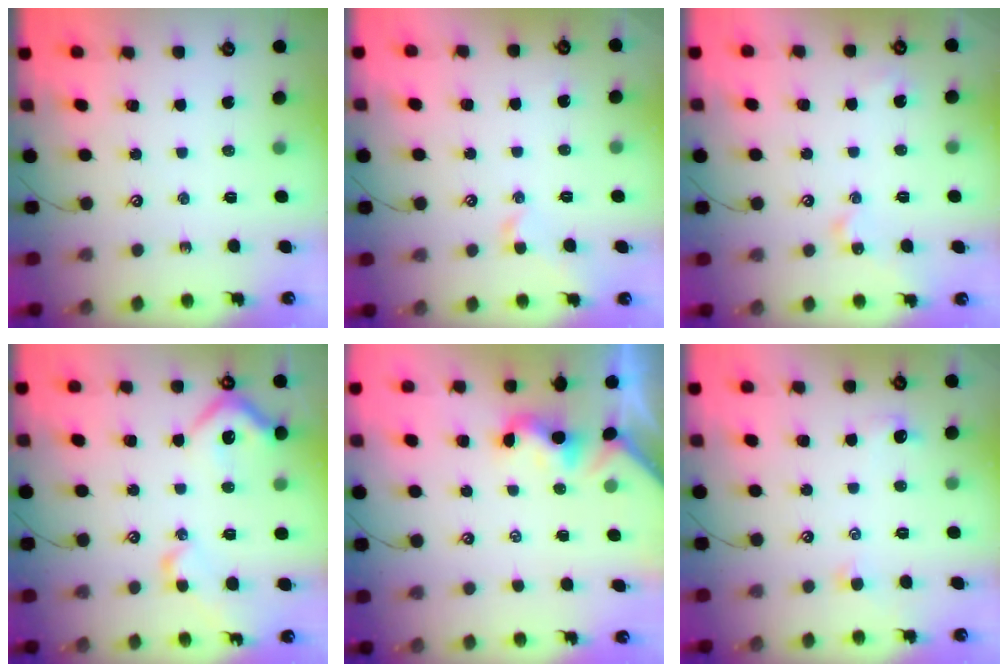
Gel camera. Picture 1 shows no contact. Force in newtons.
{"total": 1.1, "press": 0.8, "slide": 0.7}
{"total": 2.8, "press": 2.8, "slide": 0.5}
{"total": 9.7, "press": 9.5, "slide": 1.6}
{"total": 1.9, "press": 1.8, "slide": 0.5}
{"total": 1.0, "press": 0.7, "slide": 0.7}